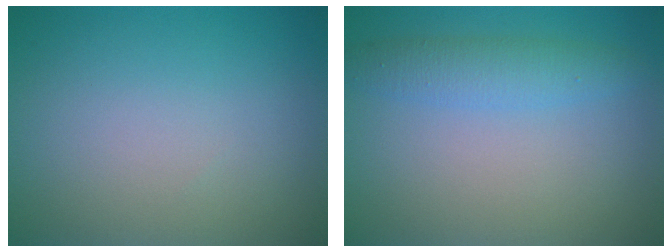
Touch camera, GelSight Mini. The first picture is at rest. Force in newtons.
{"total": 2.8, "press": 2.8, "slide": 0.0}